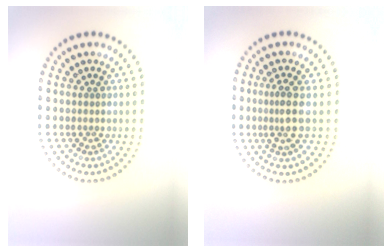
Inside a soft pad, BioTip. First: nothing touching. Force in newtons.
{"total": 2.6, "press": 1.9, "slide": 1.7}